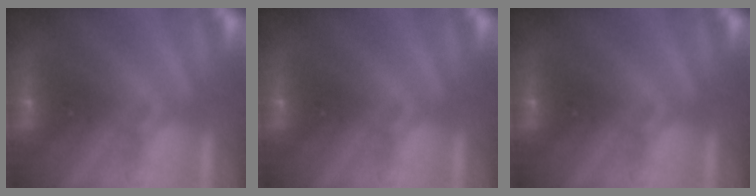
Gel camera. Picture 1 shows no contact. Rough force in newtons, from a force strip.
{"total": 0.0}
{"total": 0.0}